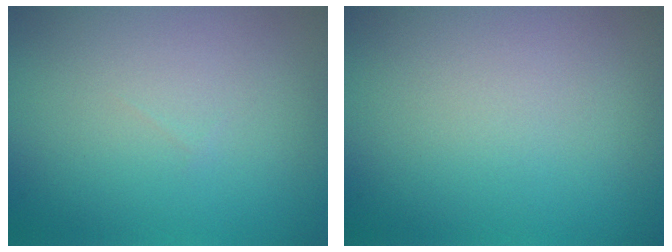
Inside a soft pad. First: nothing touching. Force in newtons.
{"total": 0.0}